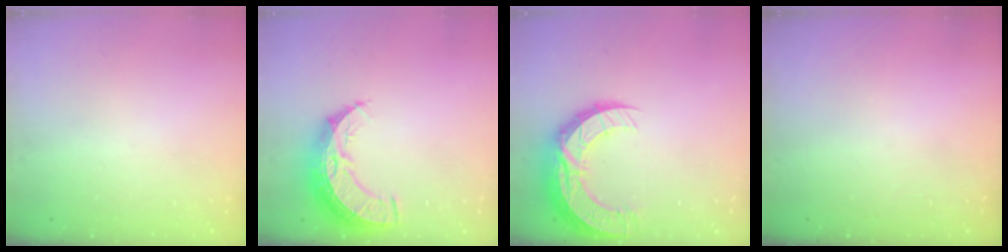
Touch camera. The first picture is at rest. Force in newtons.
{"total": 9.9, "press": 9.9, "slide": 0.7}
{"total": 15.3, "press": 15.3, "slide": 1.1}
{"total": 0.0}